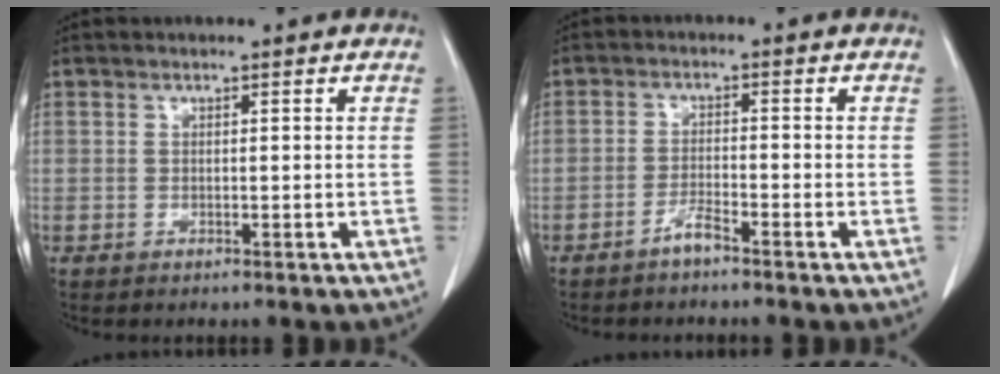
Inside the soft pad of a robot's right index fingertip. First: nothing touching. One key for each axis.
{"total": 2.4, "fx": -2.0, "fy": 0.0, "fz": 1.3, "tx": -0.027, "ty": -0.001, "tz": -0.041}